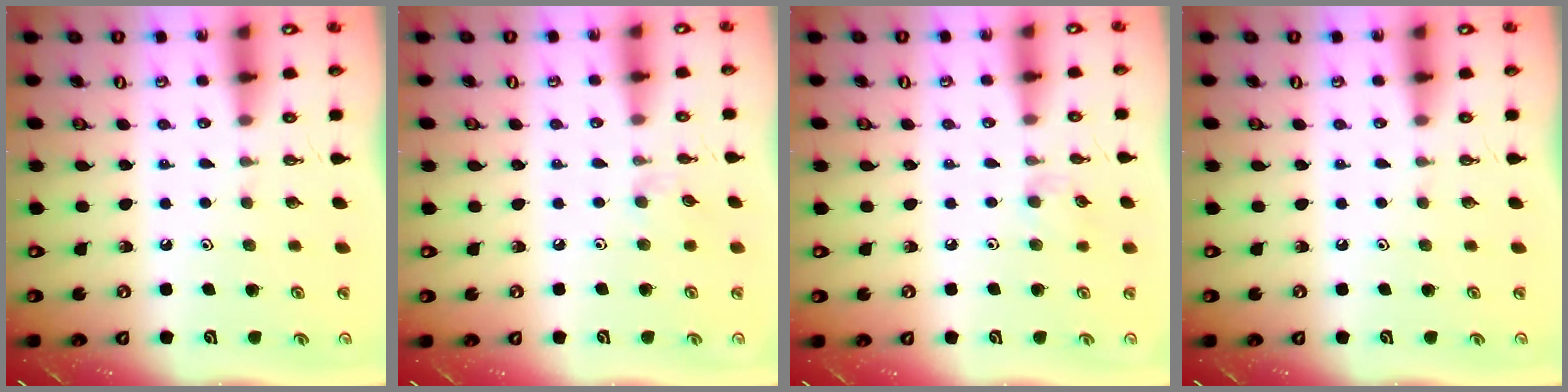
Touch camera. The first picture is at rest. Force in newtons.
{"total": 2.6, "press": 2.5, "slide": 0.4}
{"total": 6.1, "press": 6.1, "slide": 0.7}
{"total": 0.0}